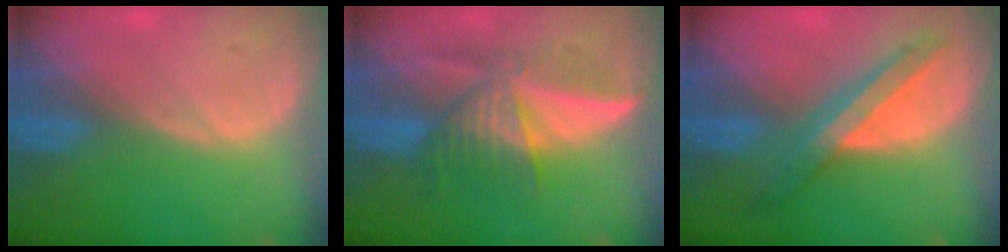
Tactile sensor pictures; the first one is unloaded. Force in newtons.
{"total": 6.8, "press": 6.8, "slide": 0.4}
{"total": 6.9, "press": 6.3, "slide": 2.9}